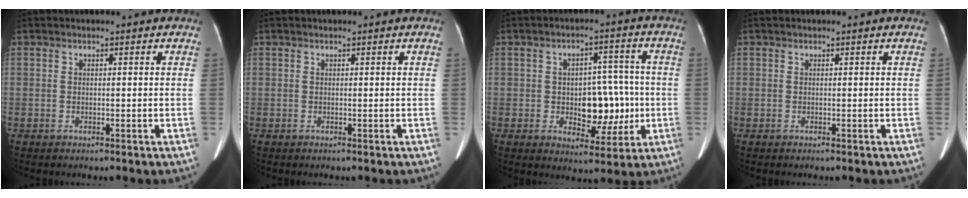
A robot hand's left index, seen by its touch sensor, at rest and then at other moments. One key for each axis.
{"total": 0.6, "fx": 0.5, "fy": 0.0, "fz": 0.2, "tx": 0.001, "ty": 0.014, "tz": 0.011}
{"total": 8.5, "fx": -1.1, "fy": 5.0, "fz": 6.8, "tx": -0.089, "ty": 0.018, "tz": -0.006}
{"total": 0.0}